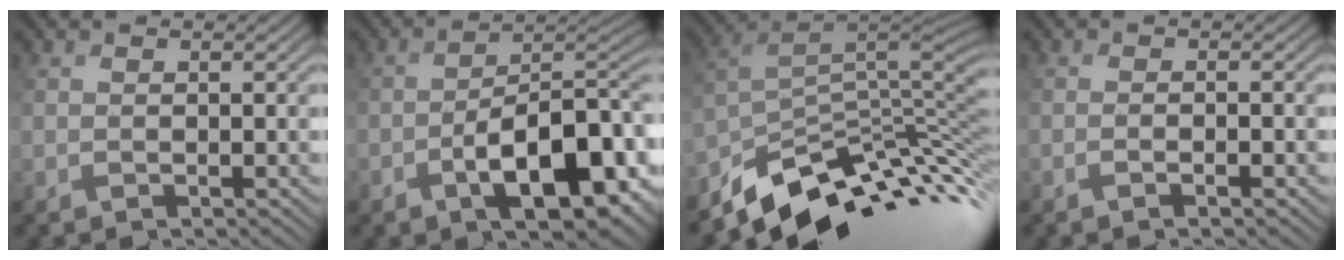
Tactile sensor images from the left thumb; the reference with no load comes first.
{"total": 13.8, "force": [-5.6, 6.1, 11.1], "torque": [-0.154, -0.013, -0.079]}
{"total": 10.2, "force": [-6.8, 4.1, 6.4], "torque": [-0.144, 0.009, -0.116]}
{"total": 1.4, "force": [-1.0, 0.1, 1.0], "torque": [-0.020, 0.007, -0.023]}